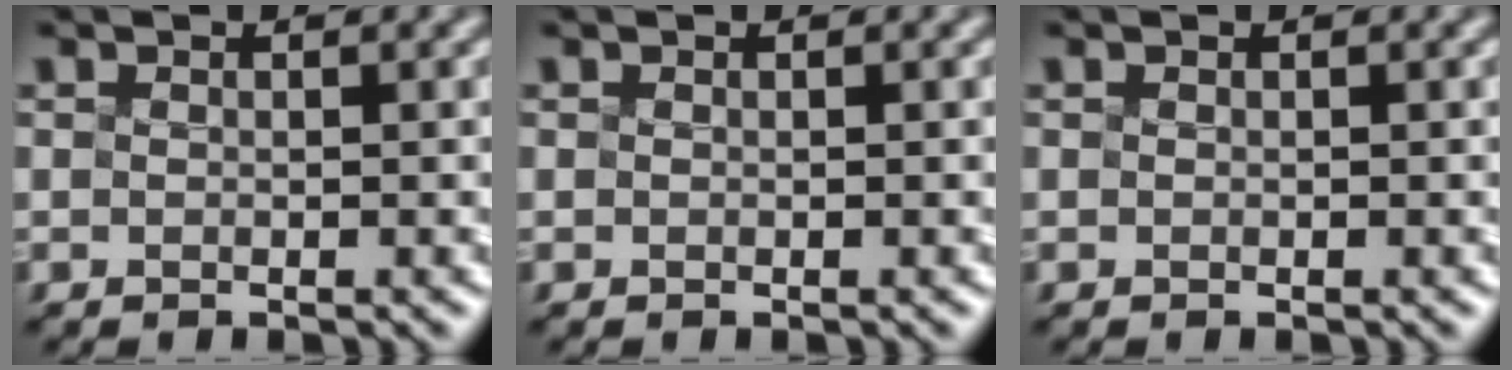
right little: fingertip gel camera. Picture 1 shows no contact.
{"total": 0.0}
{"total": 0.0}